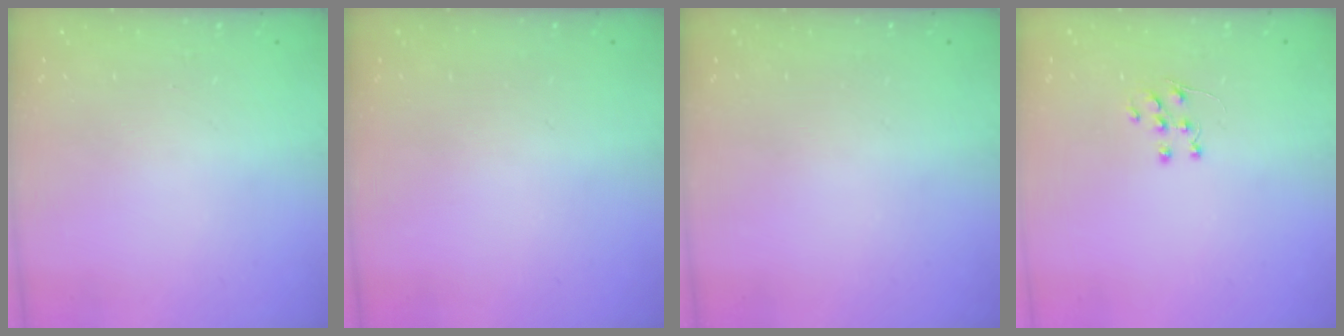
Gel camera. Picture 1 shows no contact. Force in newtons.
{"total": 0.0}
{"total": 0.0}
{"total": 5.7, "press": 5.6, "slide": 0.4}